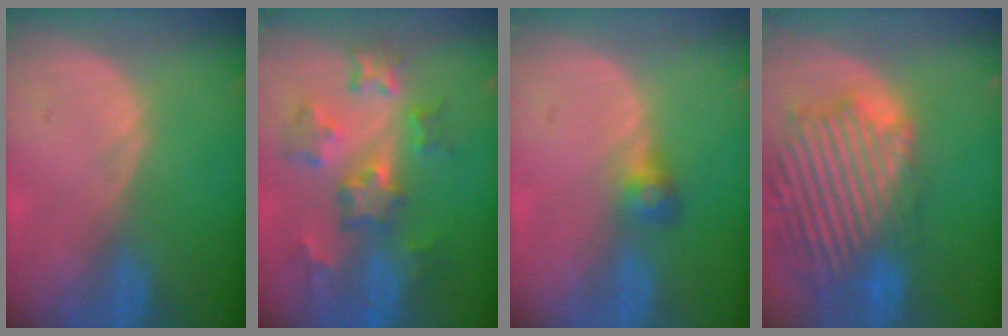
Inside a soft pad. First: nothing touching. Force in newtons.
{"total": 8.8, "press": 7.9, "slide": 3.8}
{"total": 2.7, "press": 2.6, "slide": 0.8}
{"total": 14.6, "press": 12.5, "slide": 7.5}